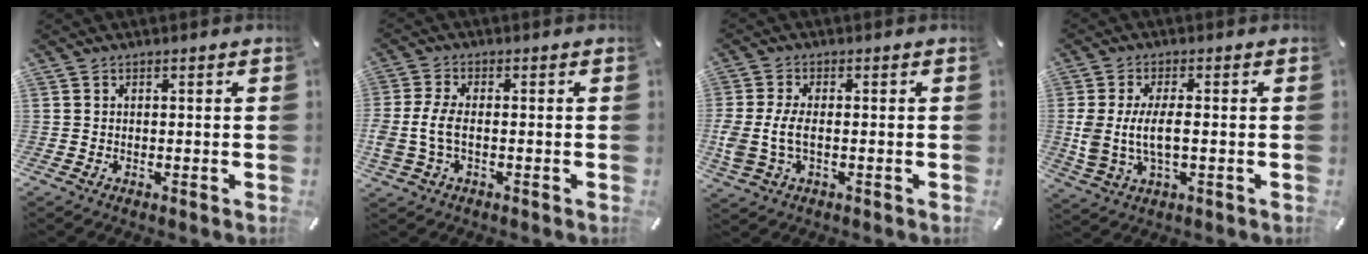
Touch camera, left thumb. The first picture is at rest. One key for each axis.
{"total": 6.0, "fx": -1.1, "fy": 3.1, "fz": 5.1, "tx": -0.112, "ty": 0.000, "tz": -0.022}
{"total": 6.5, "fx": -0.8, "fy": 3.3, "fz": 5.6, "tx": -0.128, "ty": -0.005, "tz": -0.018}
{"total": 8.5, "fx": 0.0, "fy": 3.7, "fz": 7.6, "tx": -0.169, "ty": -0.008, "tz": -0.004}